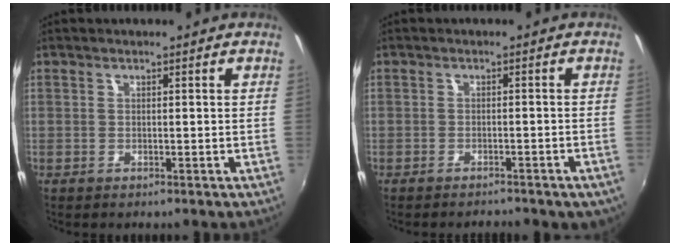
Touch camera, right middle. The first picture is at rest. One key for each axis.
{"total": 5.9, "fx": -4.8, "fy": 2.0, "fz": 2.7, "tx": -0.051, "ty": -0.010, "tz": -0.055}